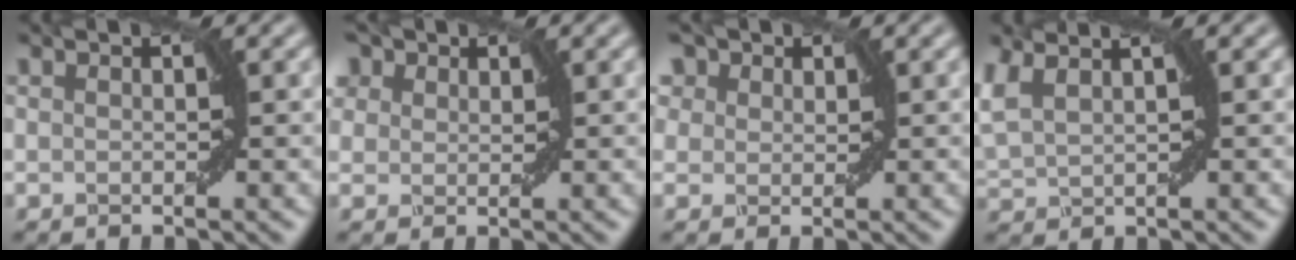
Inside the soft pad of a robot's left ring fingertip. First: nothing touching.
{"total": 6.6, "force": [3.9, 4.3, 3.2], "torque": [-0.084, 0.023, 0.051]}
{"total": 7.4, "force": [4.2, 4.9, 3.5], "torque": [-0.083, 0.027, 0.049]}
{"total": 5.0, "force": [2.8, 2.3, 3.5], "torque": [-0.098, 0.031, 0.053]}